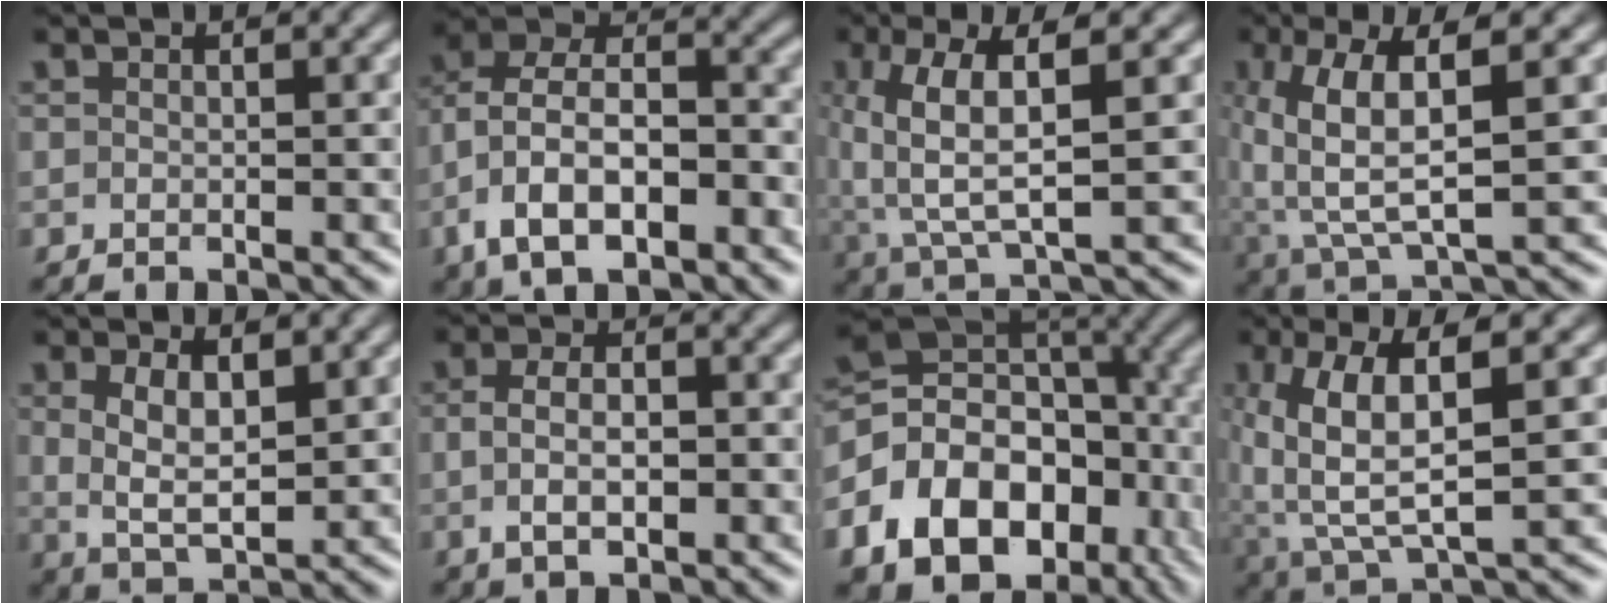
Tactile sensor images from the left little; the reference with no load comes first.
{"total": 8.6, "force": [-1.2, 6.2, 5.9], "torque": [-0.114, -0.023, -0.015]}
{"total": 6.1, "force": [0.9, 2.6, 5.5], "torque": [-0.112, -0.002, 0.025]}
{"total": 7.0, "force": [0.8, 3.1, 6.2], "torque": [-0.125, -0.004, 0.023]}
{"total": 4.5, "force": [0.4, 2.5, 3.8], "torque": [-0.072, -0.014, 0.016]}
{"total": 3.9, "force": [-0.6, 2.0, 3.3], "torque": [-0.049, -0.001, -0.006]}
{"total": 19.5, "force": [-6.4, 14.7, 11.1], "torque": [-0.207, -0.062, -0.084]}
{"total": 7.7, "force": [0.7, 3.9, 6.6], "torque": [-0.135, -0.011, 0.024]}